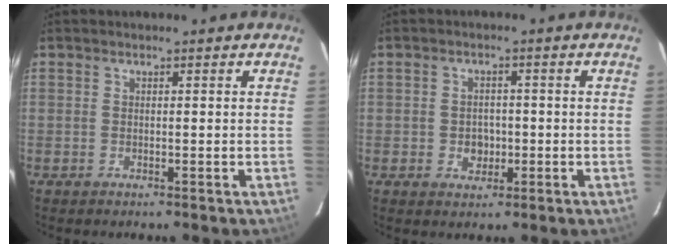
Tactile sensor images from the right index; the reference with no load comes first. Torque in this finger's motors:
{"motor_torque": [0.06, -0.03, 0.02, 0.00]}